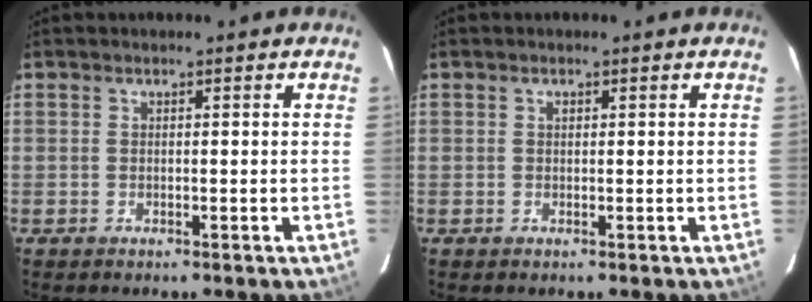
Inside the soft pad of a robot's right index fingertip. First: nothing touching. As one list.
[{"total": 0.6, "force": [0.2, 0.4, 0.3], "torque": [-0.005, 0.002, 0.005]}]